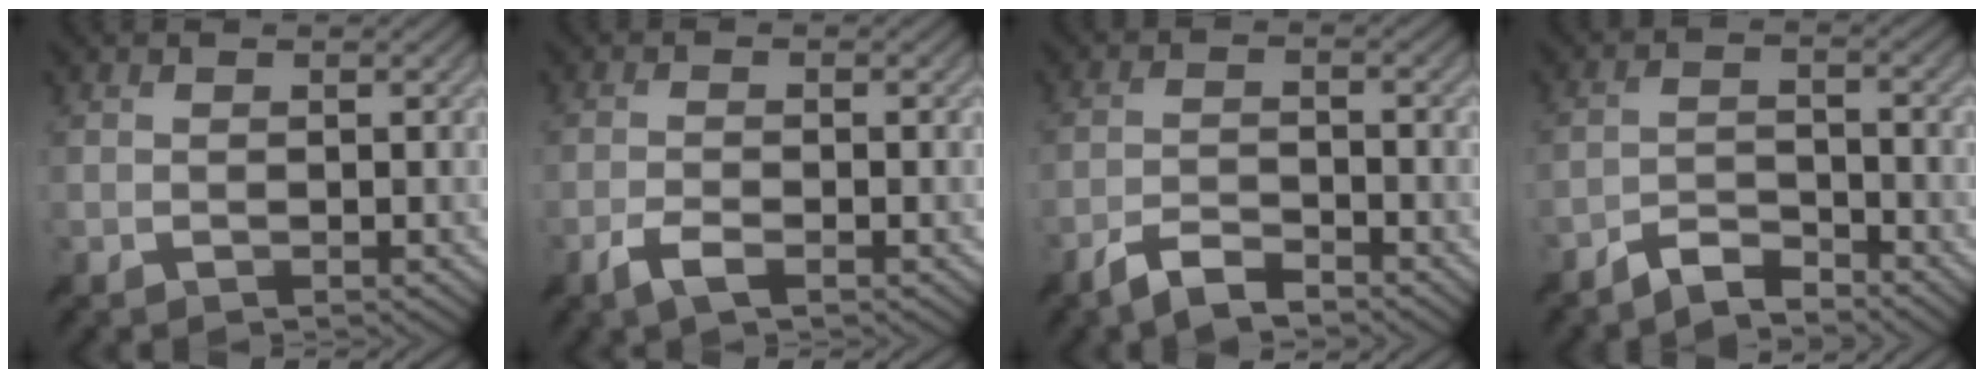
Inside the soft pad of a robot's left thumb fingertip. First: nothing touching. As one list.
[{"total": 2.8, "force": [-1.7, 0.6, 2.1], "torque": [-0.042, 0.001, -0.039]}, {"total": 4.2, "force": [-3.4, 0.9, 2.3], "torque": [-0.047, 0.001, -0.073]}, {"total": 4.1, "force": [-3.7, 0.9, 1.5], "torque": [-0.028, 0.002, -0.077]}]